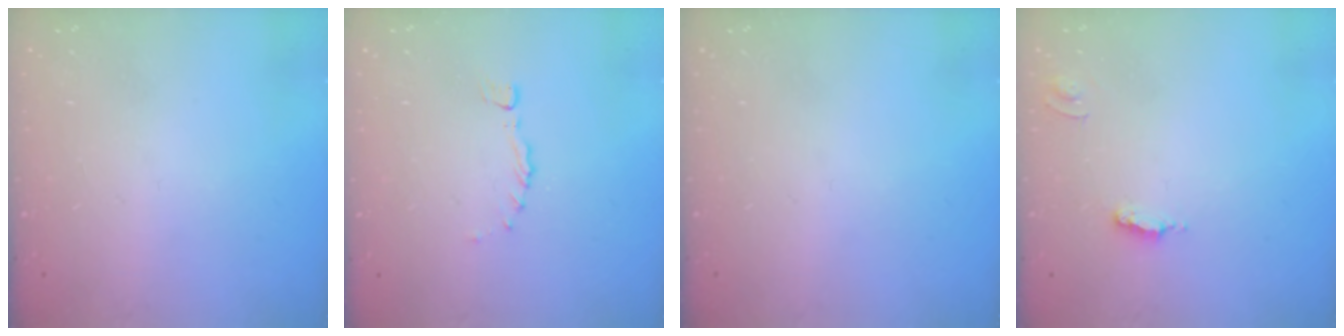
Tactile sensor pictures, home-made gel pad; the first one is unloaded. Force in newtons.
{"total": 0.0}
{"total": 0.0}
{"total": 3.2, "press": 3.2, "slide": 0.2}